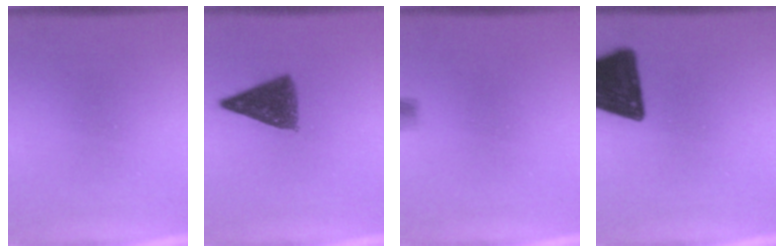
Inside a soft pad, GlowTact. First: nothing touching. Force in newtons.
{"total": 7.0}
{"total": 1.6}
{"total": 17.0}